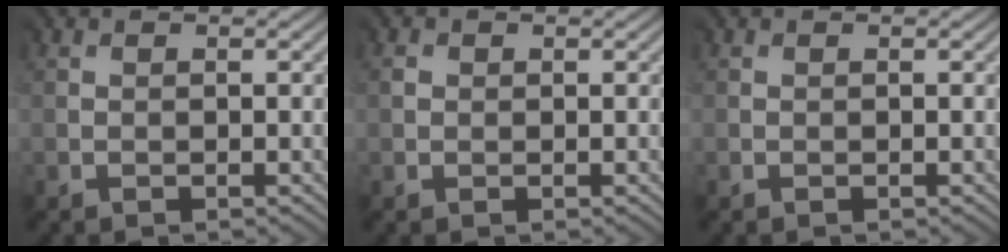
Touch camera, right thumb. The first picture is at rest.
{"total": 0.8, "force": [0.4, 0.7, -0.1], "torque": [-0.001, -0.005, 0.002]}
{"total": 0.0}